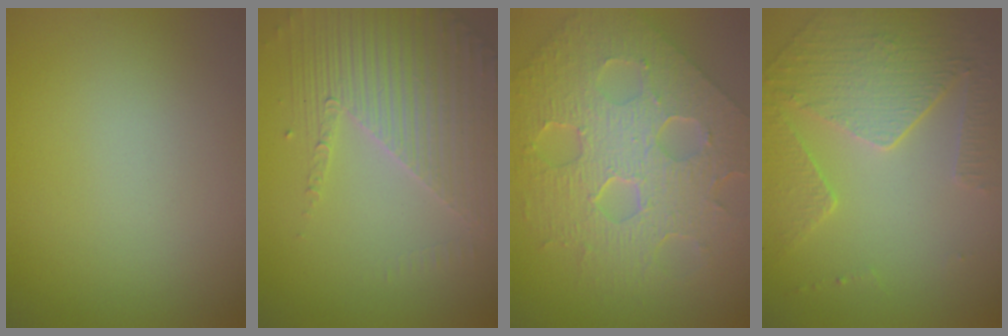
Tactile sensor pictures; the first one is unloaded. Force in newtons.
{"total": 4.0, "press": 3.8, "slide": 1.2}
{"total": 8.8, "press": 6.4, "slide": 6.1}
{"total": 5.0, "press": 3.7, "slide": 3.4}